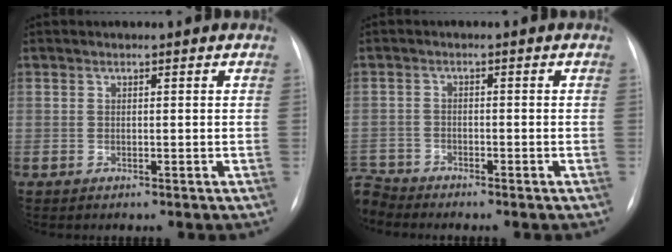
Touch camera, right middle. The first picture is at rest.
{"total": 3.9, "force": [-3.9, 0.5, -0.3], "torque": [0.010, -0.010, -0.075]}